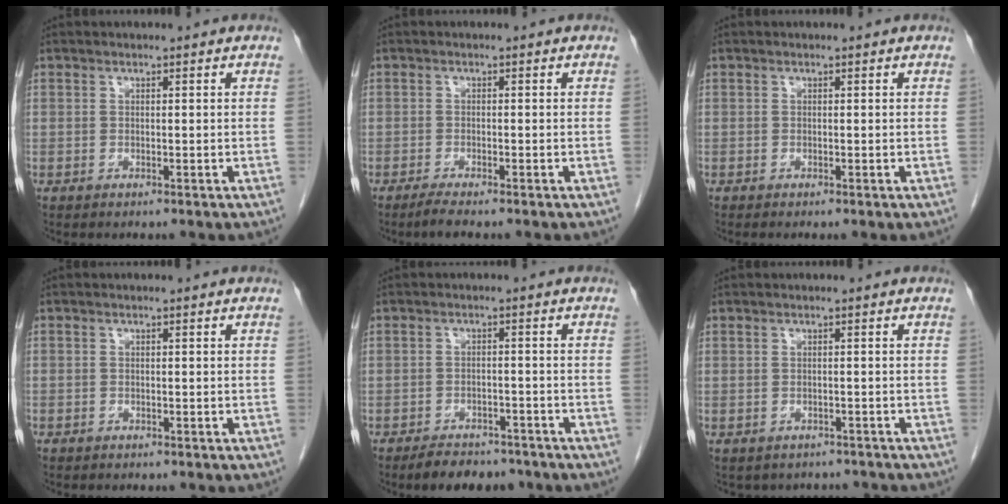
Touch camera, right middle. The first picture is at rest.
{"total": 1.9, "force": [-1.6, -0.1, 1.1], "torque": [-0.030, -0.007, -0.032]}
{"total": 0.0}
{"total": 1.2, "force": [-1.0, 0.7, 0.3], "torque": [-0.005, 0.001, -0.013]}
{"total": 6.9, "force": [-5.8, 2.9, 2.4], "torque": [-0.034, 0.000, -0.083]}
{"total": 5.8, "force": [-5.1, 2.7, 0.5], "torque": [0.001, 0.012, -0.053]}